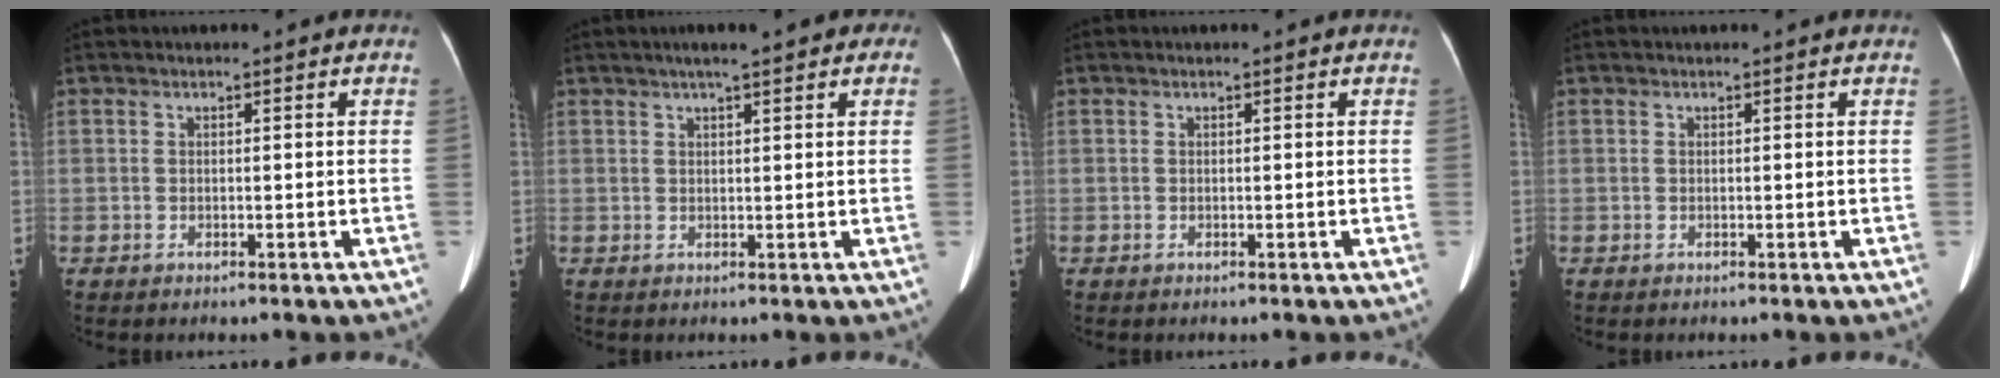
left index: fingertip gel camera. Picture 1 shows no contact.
{"total": 5.1, "force": [3.3, 1.0, 3.8], "torque": [-0.046, 0.024, 0.043]}
{"total": 0.0}
{"total": 0.8, "force": [0.8, -0.1, 0.2], "torque": [-0.002, 0.001, 0.009]}